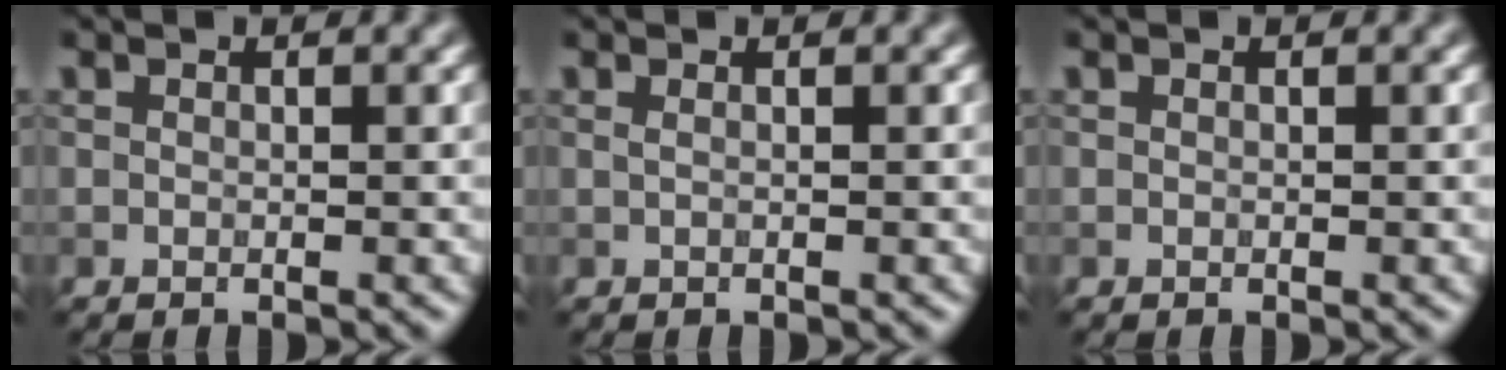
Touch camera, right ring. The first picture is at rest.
{"total": 0.7, "force": [0.2, 0.3, 0.6], "torque": [-0.008, 0.001, -0.002]}
{"total": 0.0}